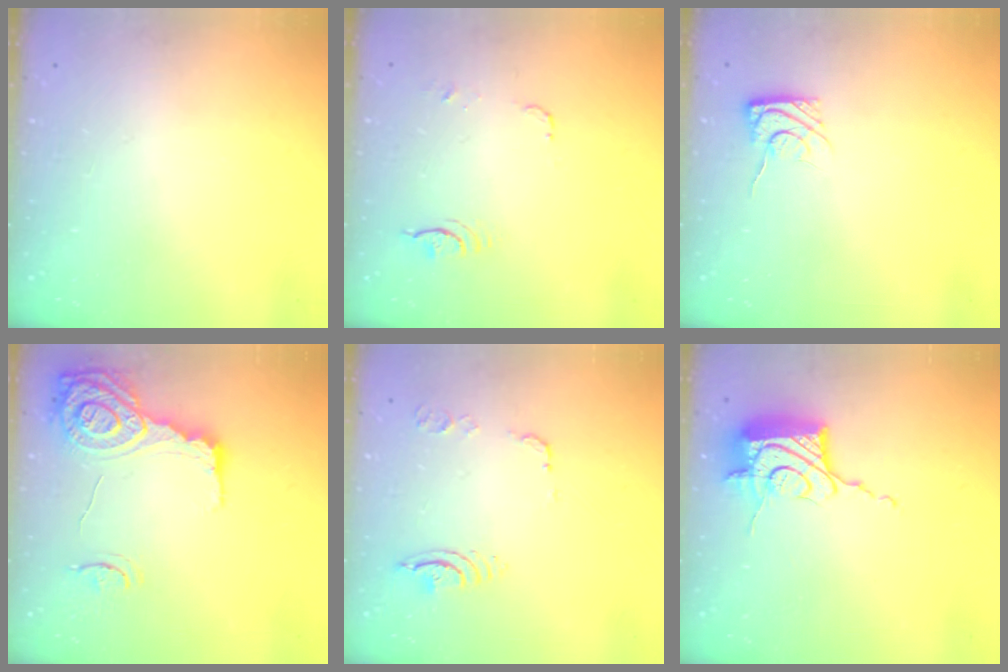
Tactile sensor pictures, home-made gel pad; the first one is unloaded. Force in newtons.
{"total": 14.3, "press": 5.9, "slide": 13.1}
{"total": 6.1, "press": 5.9, "slide": 1.6}
{"total": 16.9, "press": 16.8, "slide": 1.4}
{"total": 9.4, "press": 9.4, "slide": 1.1}
{"total": 17.2, "press": 17.1, "slide": 0.7}